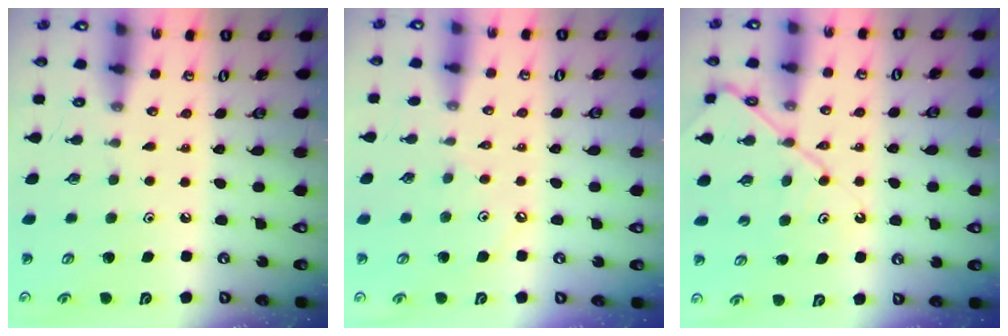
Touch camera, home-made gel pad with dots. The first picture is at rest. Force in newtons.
{"total": 2.6, "press": 2.6, "slide": 0.4}
{"total": 10.8, "press": 10.7, "slide": 1.1}